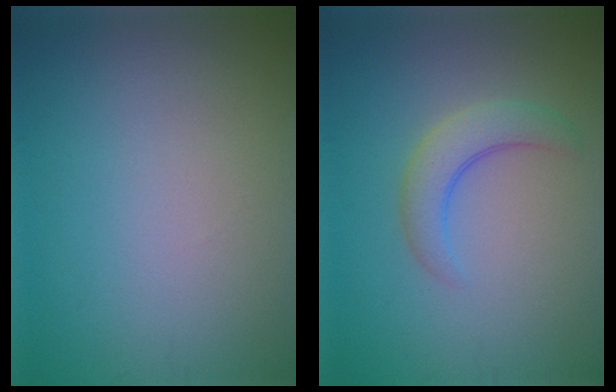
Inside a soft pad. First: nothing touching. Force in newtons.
{"total": 3.2, "press": 3.2, "slide": 0.3}